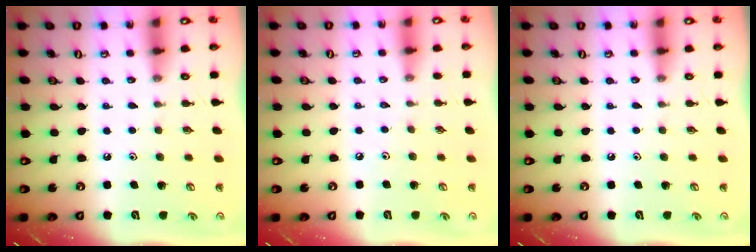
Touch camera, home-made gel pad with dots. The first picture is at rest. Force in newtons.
{"total": 2.1, "press": 2.1, "slide": 0.4}
{"total": 0.0}